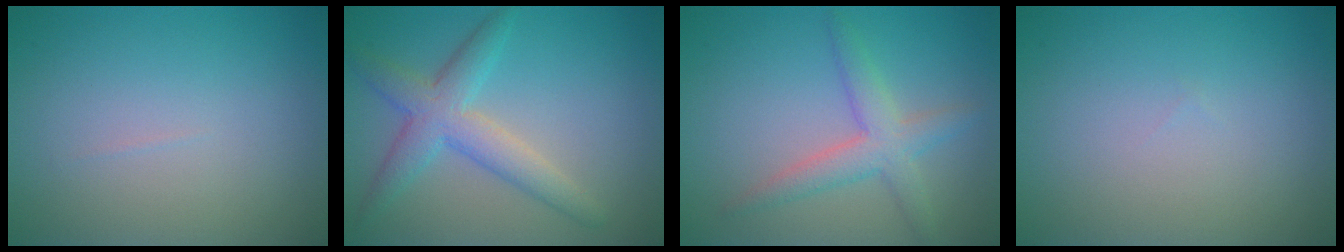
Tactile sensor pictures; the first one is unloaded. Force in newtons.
{"total": 4.3, "press": 4.3, "slide": 0.1}
{"total": 3.3, "press": 3.3, "slide": 0.3}
{"total": 0.0}